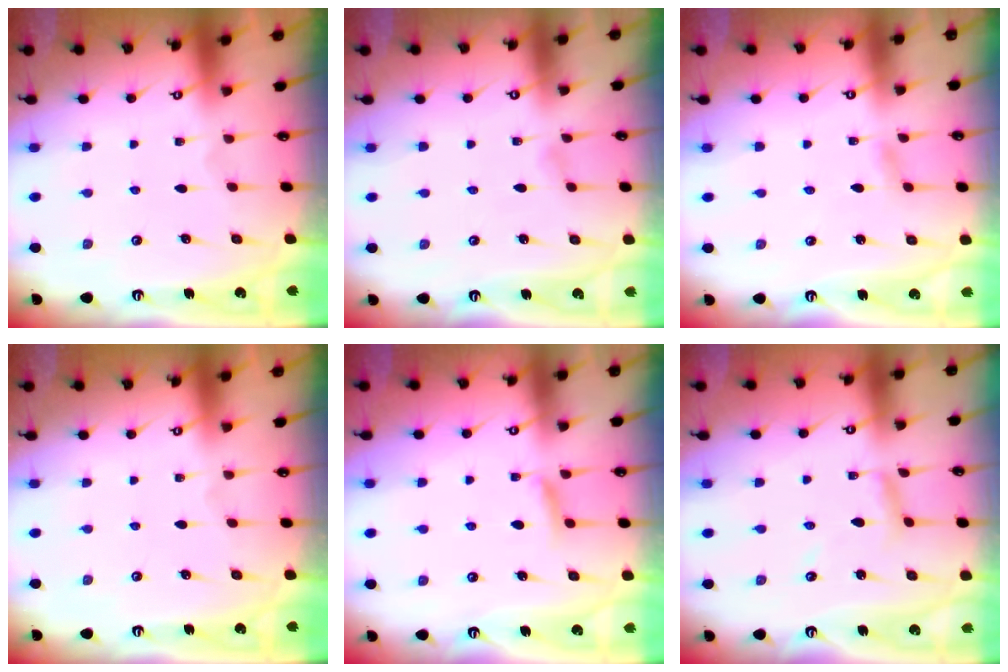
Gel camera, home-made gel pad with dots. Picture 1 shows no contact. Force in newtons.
{"total": 2.4, "press": 2.4, "slide": 0.3}
{"total": 2.4, "press": 2.4, "slide": 0.3}
{"total": 0.0}
{"total": 6.0, "press": 6.0, "slide": 0.7}
{"total": 5.5, "press": 5.5, "slide": 0.3}